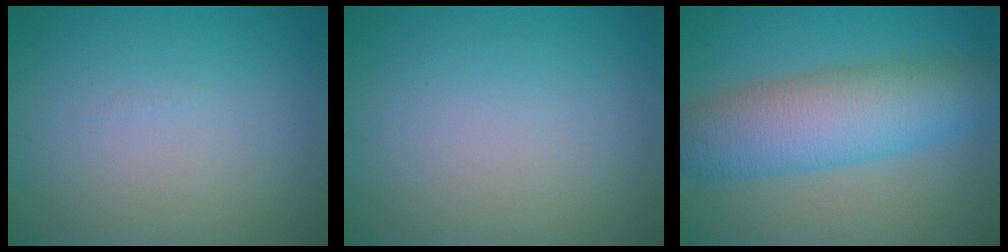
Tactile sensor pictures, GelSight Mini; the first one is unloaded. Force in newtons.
{"total": 0.0}
{"total": 8.3, "press": 8.2, "slide": 0.4}